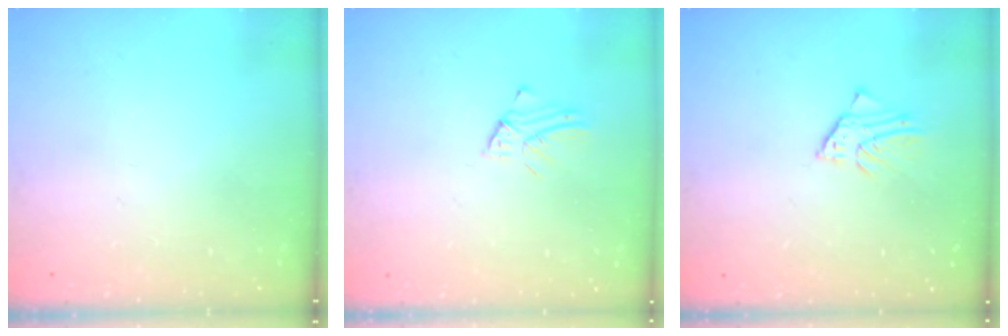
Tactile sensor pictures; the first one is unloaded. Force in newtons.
{"total": 1.6, "press": 1.6, "slide": 0.1}
{"total": 2.6, "press": 2.6, "slide": 0.2}